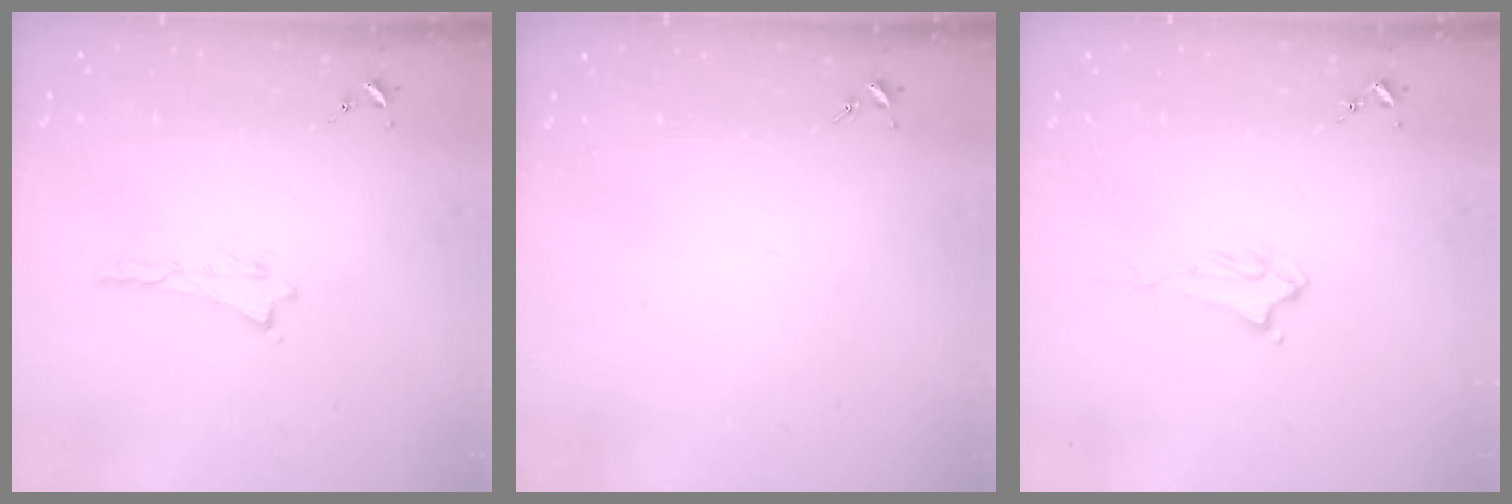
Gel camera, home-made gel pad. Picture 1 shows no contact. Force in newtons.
{"total": 0.0}
{"total": 3.2, "press": 3.2, "slide": 0.5}